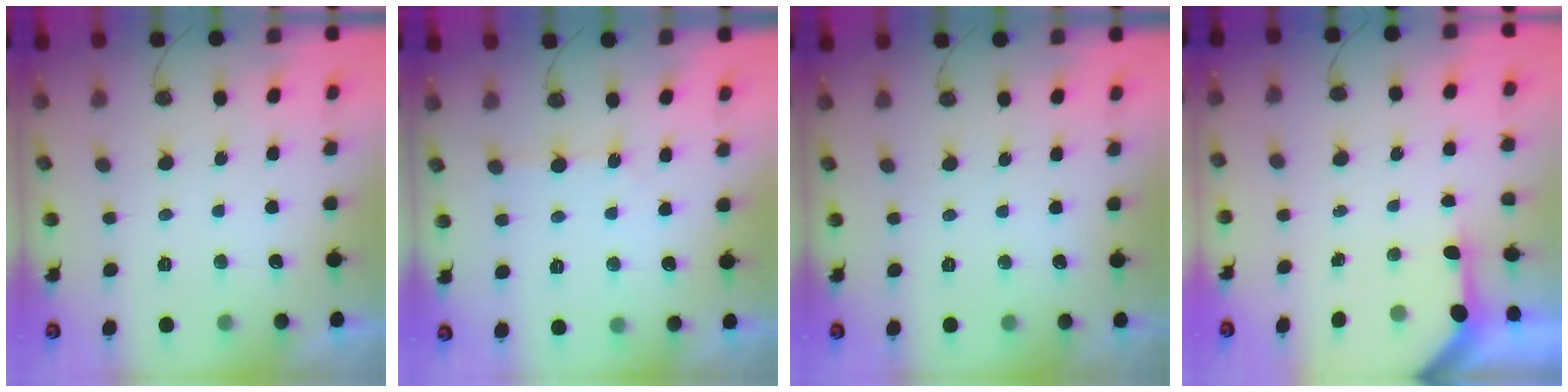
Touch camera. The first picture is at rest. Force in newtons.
{"total": 1.5, "press": 1.5, "slide": 0.3}
{"total": 0.0}
{"total": 3.3, "press": 3.2, "slide": 0.3}